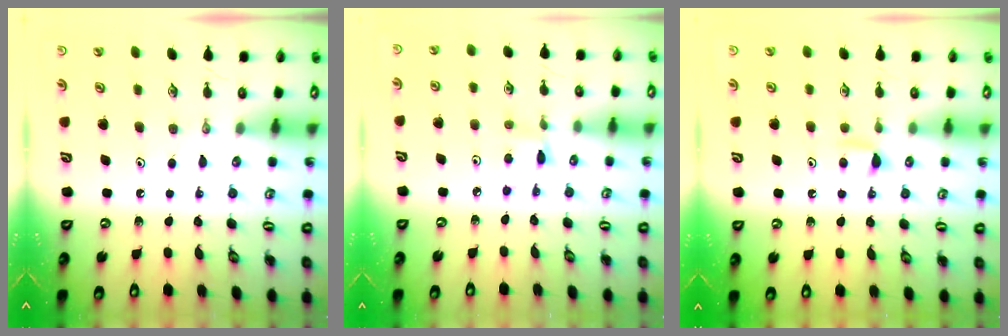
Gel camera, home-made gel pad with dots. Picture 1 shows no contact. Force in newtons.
{"total": 2.9, "press": 2.9, "slide": 0.4}
{"total": 4.8, "press": 4.7, "slide": 0.7}